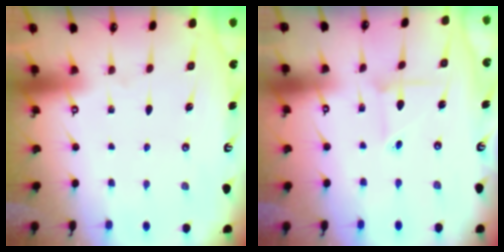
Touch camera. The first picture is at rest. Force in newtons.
{"total": 2.4, "press": 2.4, "slide": 0.3}